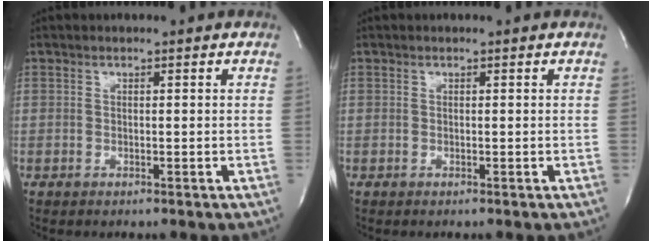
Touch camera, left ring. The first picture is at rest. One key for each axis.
{"total": 0.0}